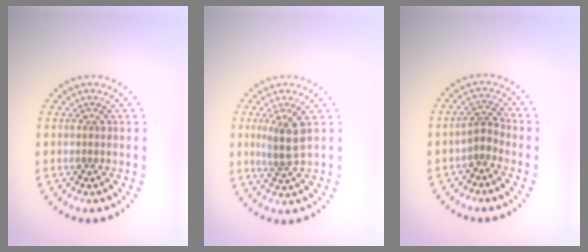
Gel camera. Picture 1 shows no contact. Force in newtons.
{"total": 2.8, "press": 2.2, "slide": 1.7}
{"total": 2.0, "press": 1.4, "slide": 1.4}